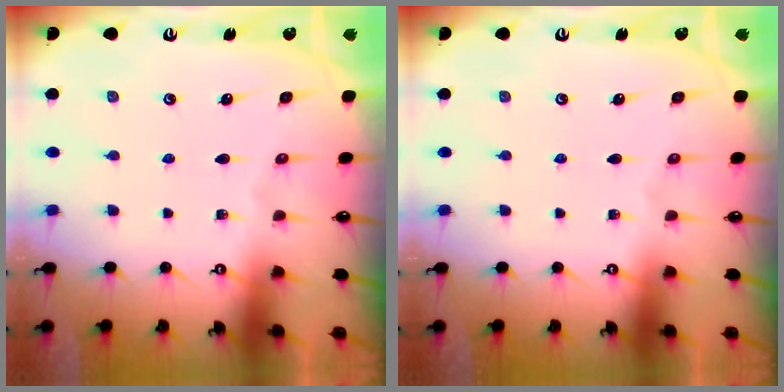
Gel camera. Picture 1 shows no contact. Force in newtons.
{"total": 0.0}